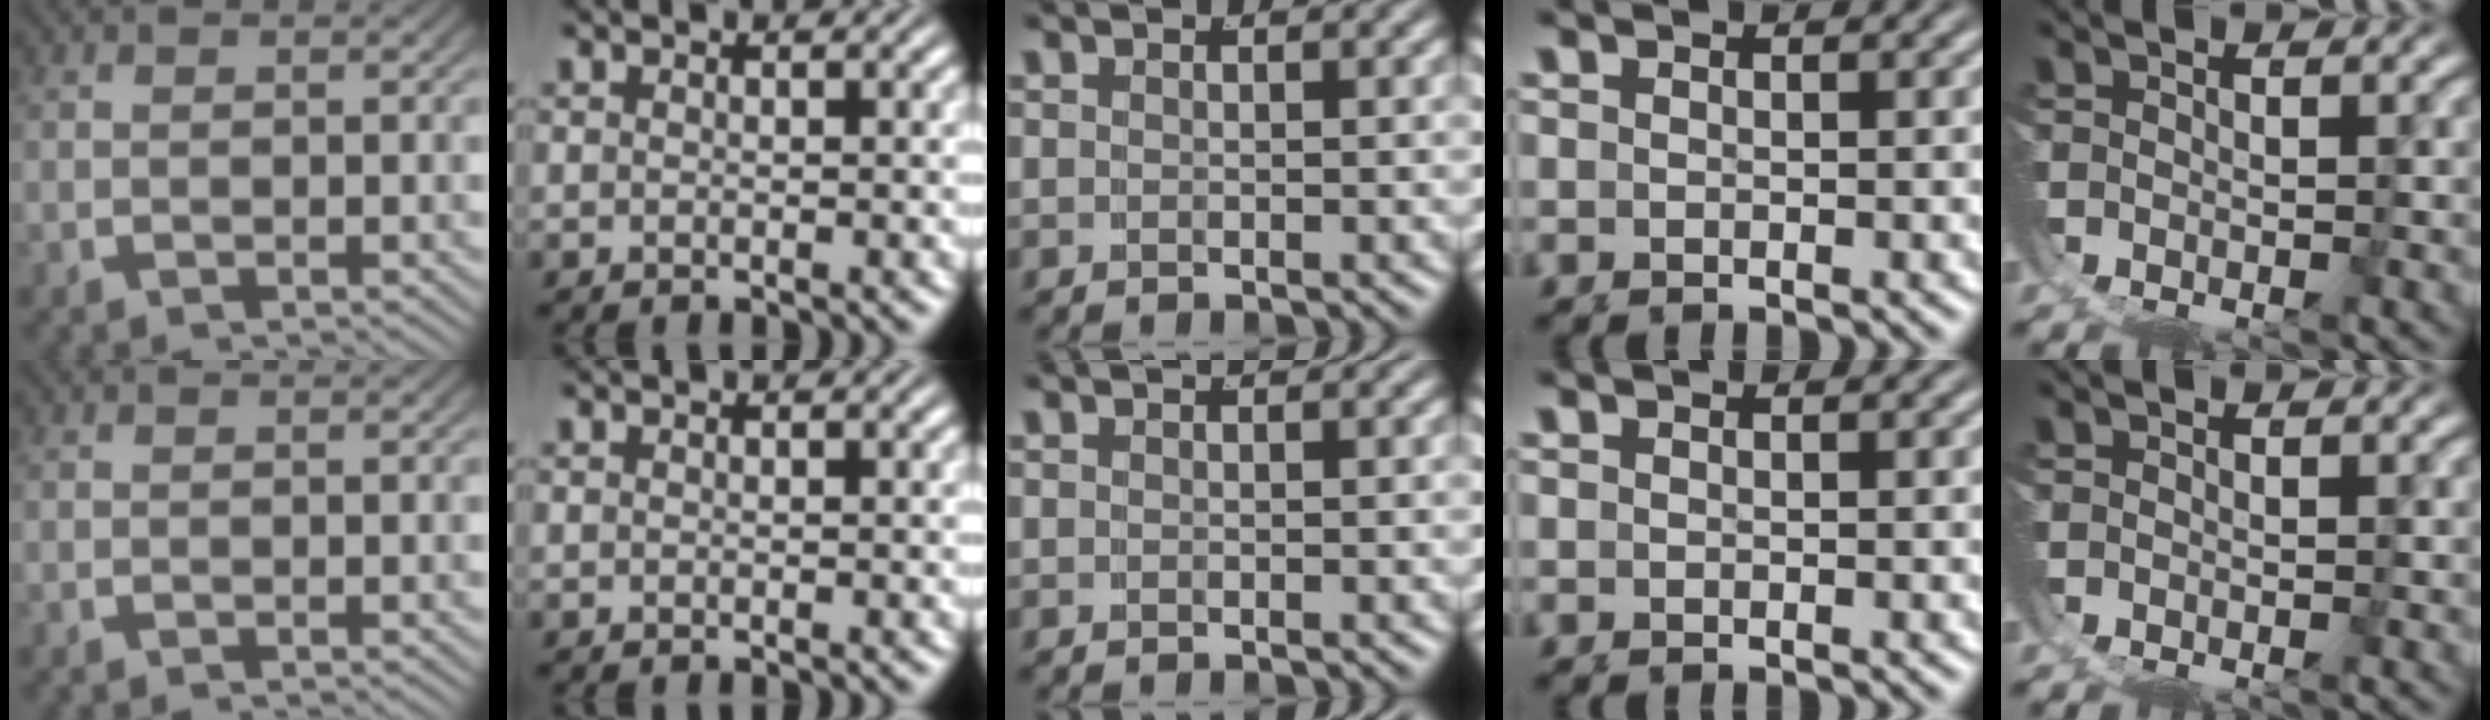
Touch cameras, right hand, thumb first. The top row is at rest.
{}